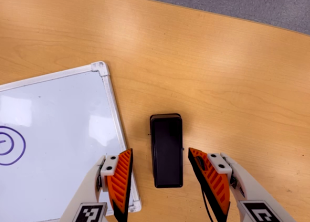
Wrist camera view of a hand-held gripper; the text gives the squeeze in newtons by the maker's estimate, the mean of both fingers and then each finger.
{"total": 0.0}